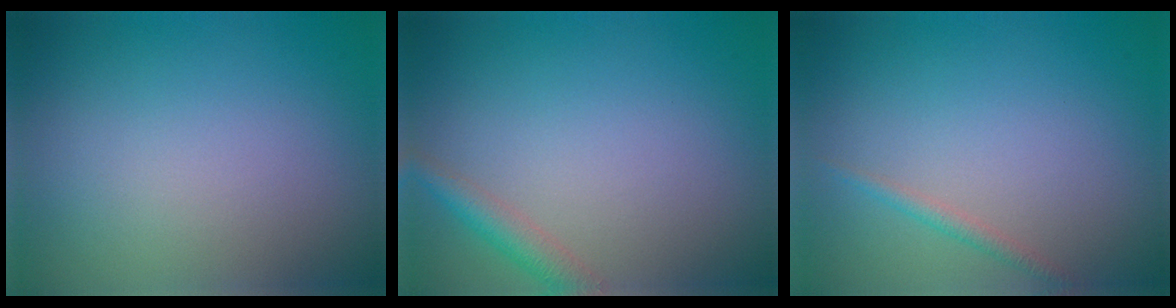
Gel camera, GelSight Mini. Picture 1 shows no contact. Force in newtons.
{"total": 2.4, "press": 2.4, "slide": 0.1}
{"total": 1.1, "press": 1.1, "slide": 0.0}